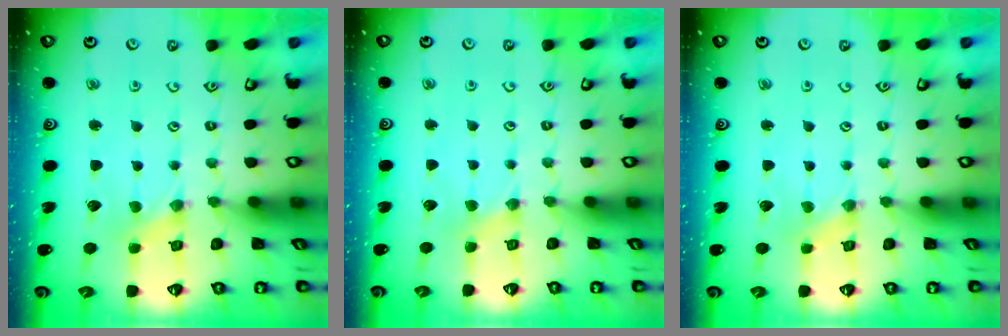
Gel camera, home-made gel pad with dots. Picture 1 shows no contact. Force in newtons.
{"total": 2.0, "press": 2.0, "slide": 0.4}
{"total": 0.0}